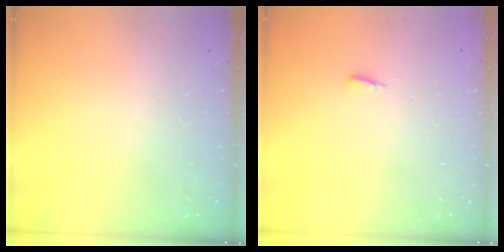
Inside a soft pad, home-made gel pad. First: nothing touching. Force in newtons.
{"total": 3.6, "press": 3.5, "slide": 0.6}